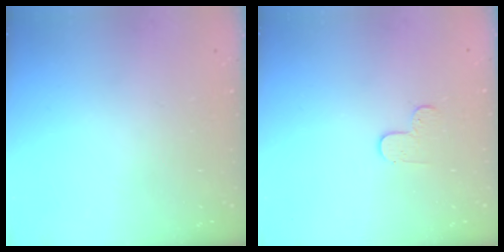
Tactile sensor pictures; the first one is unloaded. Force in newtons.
{"total": 3.6, "press": 3.6, "slide": 0.4}